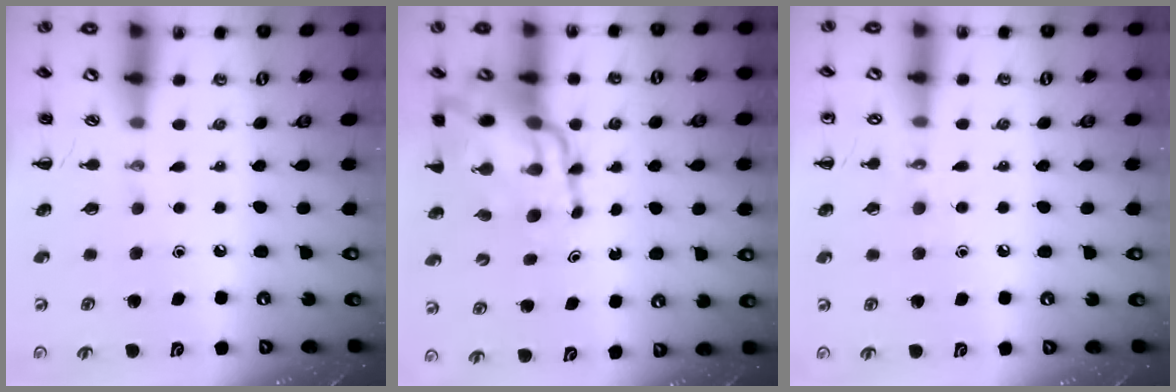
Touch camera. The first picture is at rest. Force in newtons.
{"total": 14.5, "press": 14.0, "slide": 3.7}
{"total": 5.5, "press": 5.3, "slide": 1.5}